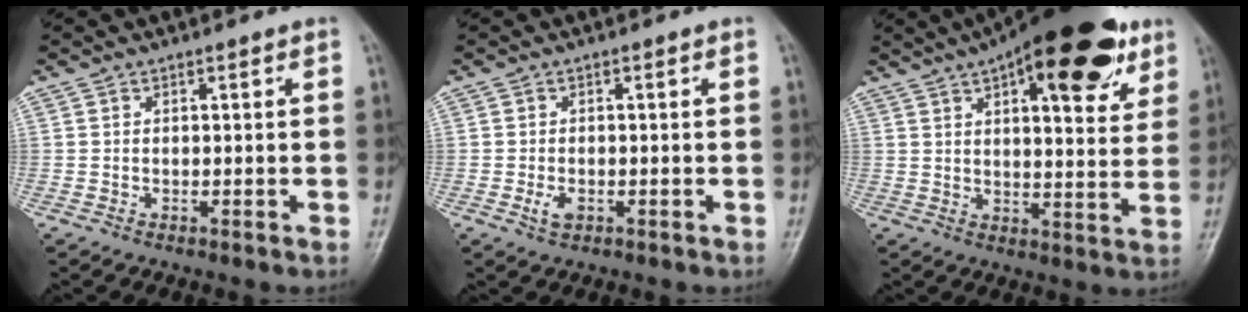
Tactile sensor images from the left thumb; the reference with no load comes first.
{"total": 2.1, "force": [-0.6, 1.3, 1.5], "torque": [-0.029, -0.002, -0.011]}
{"total": 22.5, "force": [12.4, 8.4, 16.8], "torque": [-0.211, -0.017, 0.176]}